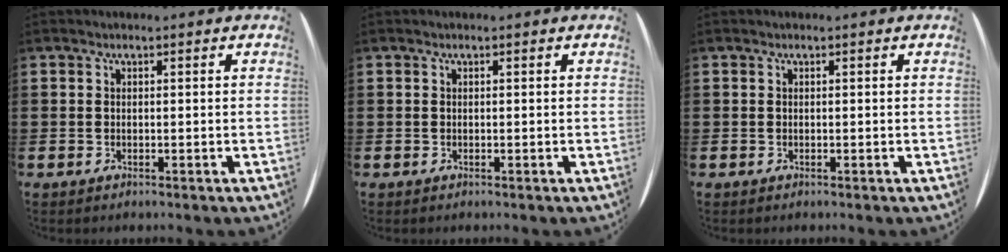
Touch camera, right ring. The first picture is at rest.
{"total": 0.0}
{"total": 0.0}